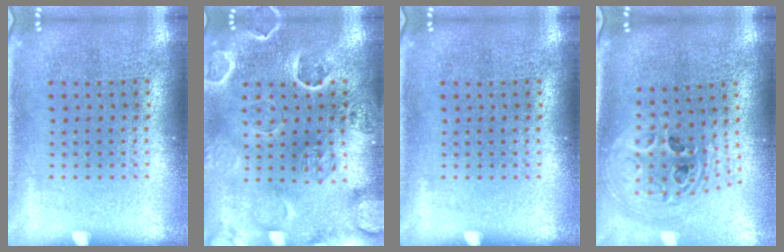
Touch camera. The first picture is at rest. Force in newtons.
{"total": 2.8, "press": 2.7, "slide": 0.8}
{"total": 0.0}
{"total": 2.5, "press": 1.9, "slide": 1.6}